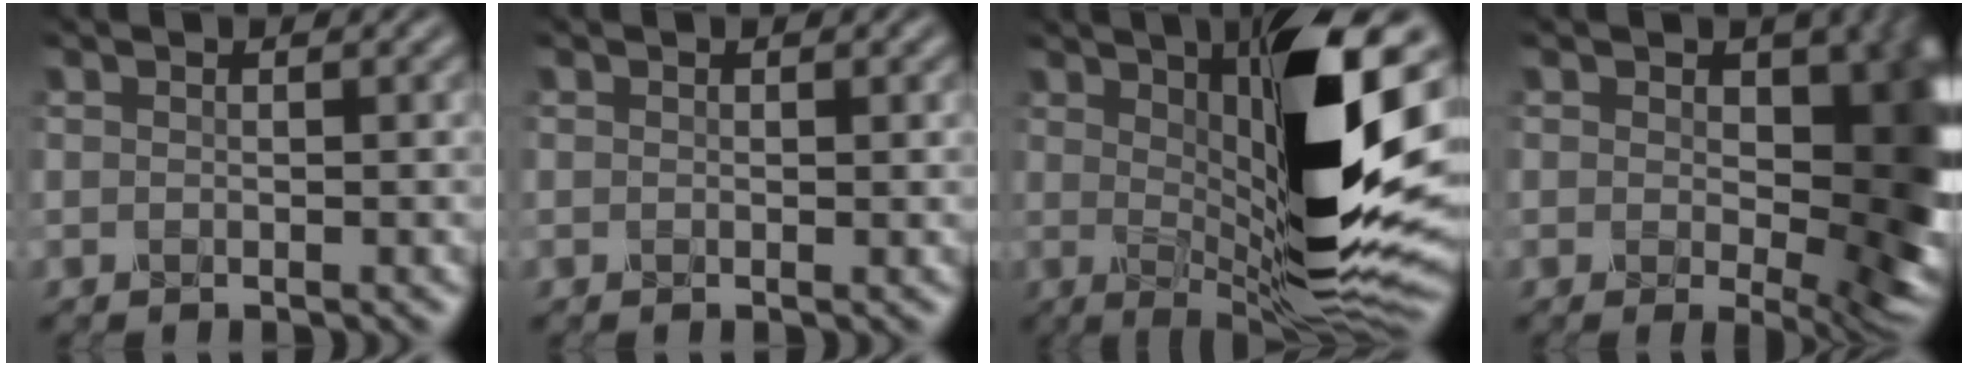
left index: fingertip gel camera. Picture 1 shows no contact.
{"total": 0.0}
{"total": 13.3, "force": [3.0, 3.1, 12.6], "torque": [-0.190, -0.016, 0.057]}
{"total": 10.8, "force": [0.6, 6.4, 8.7], "torque": [-0.097, -0.007, 0.012]}